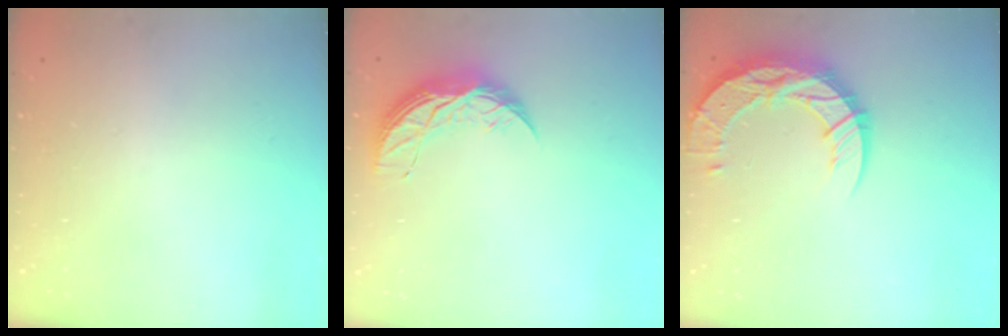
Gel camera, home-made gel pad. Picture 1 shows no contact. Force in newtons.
{"total": 8.4, "press": 8.4, "slide": 0.4}
{"total": 14.5, "press": 14.5, "slide": 1.3}